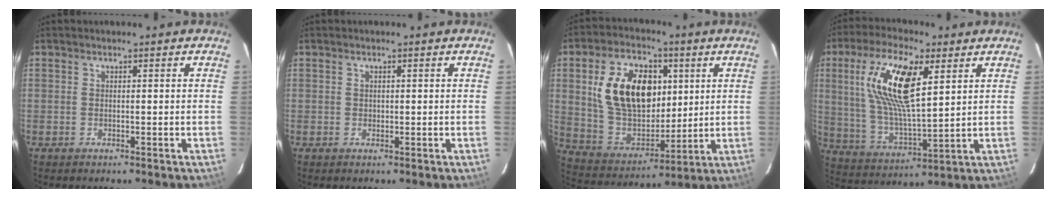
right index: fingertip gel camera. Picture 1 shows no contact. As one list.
[{"total": 0.6, "force": [0.1, 0.6, 0.1], "torque": [0.002, 0.003, 0.002]}, {"total": 19.8, "force": [5.1, 12.5, 14.4], "torque": [-0.281, 0.013, 0.107]}, {"total": 17.2, "force": [6.3, 5.8, 14.9], "torque": [-0.290, 0.010, 0.125]}]